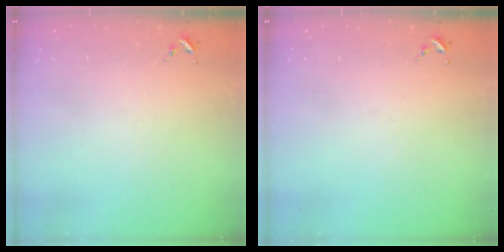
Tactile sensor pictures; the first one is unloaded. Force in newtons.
{"total": 0.0}